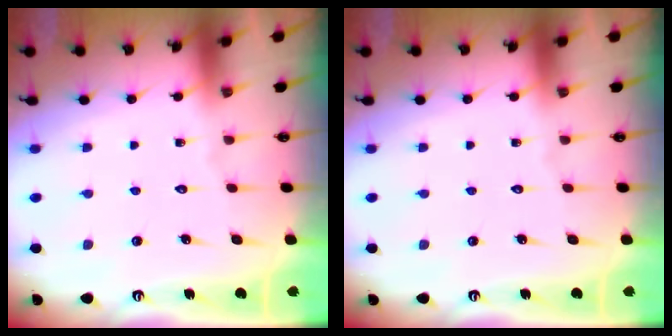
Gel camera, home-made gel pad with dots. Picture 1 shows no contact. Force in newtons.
{"total": 0.0}